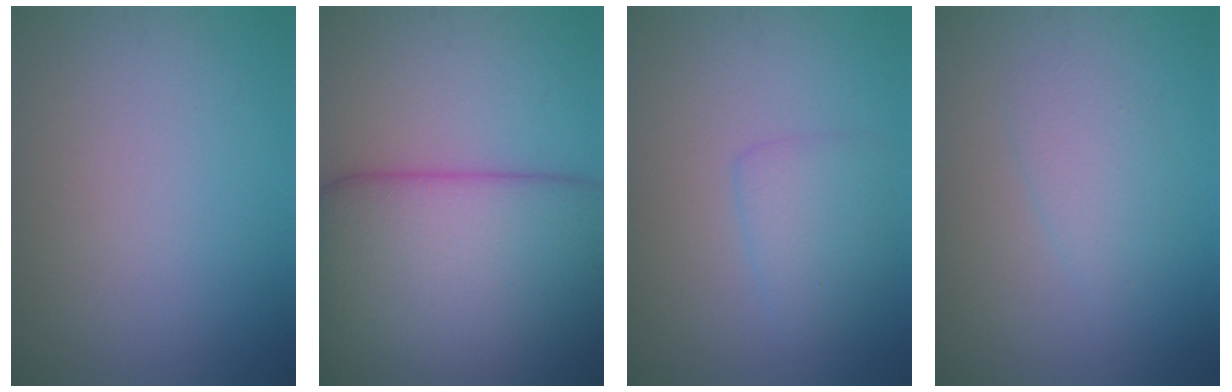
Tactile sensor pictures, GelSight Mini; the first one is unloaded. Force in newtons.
{"total": 17.0, "press": 17.0, "slide": 0.5}
{"total": 2.5, "press": 2.5, "slide": 0.2}
{"total": 1.8, "press": 1.8, "slide": 0.1}